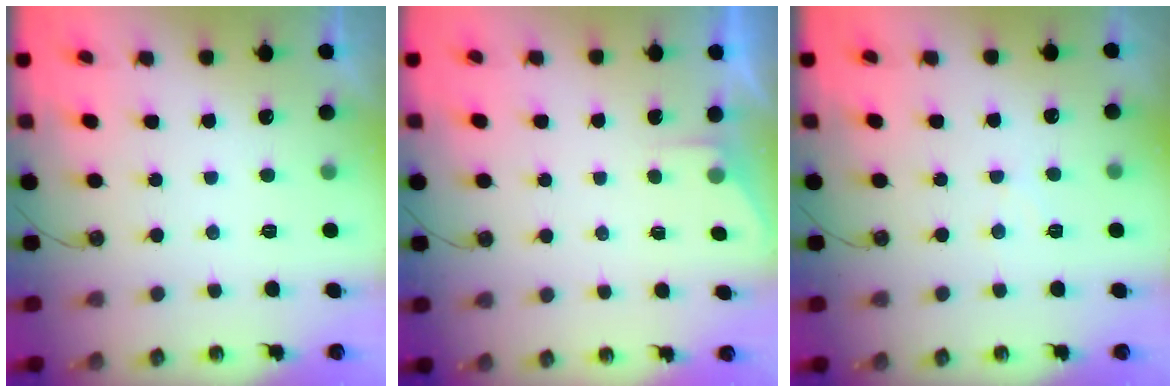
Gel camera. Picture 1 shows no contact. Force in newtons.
{"total": 1.8, "press": 1.8, "slide": 0.3}
{"total": 4.7, "press": 4.7, "slide": 0.6}